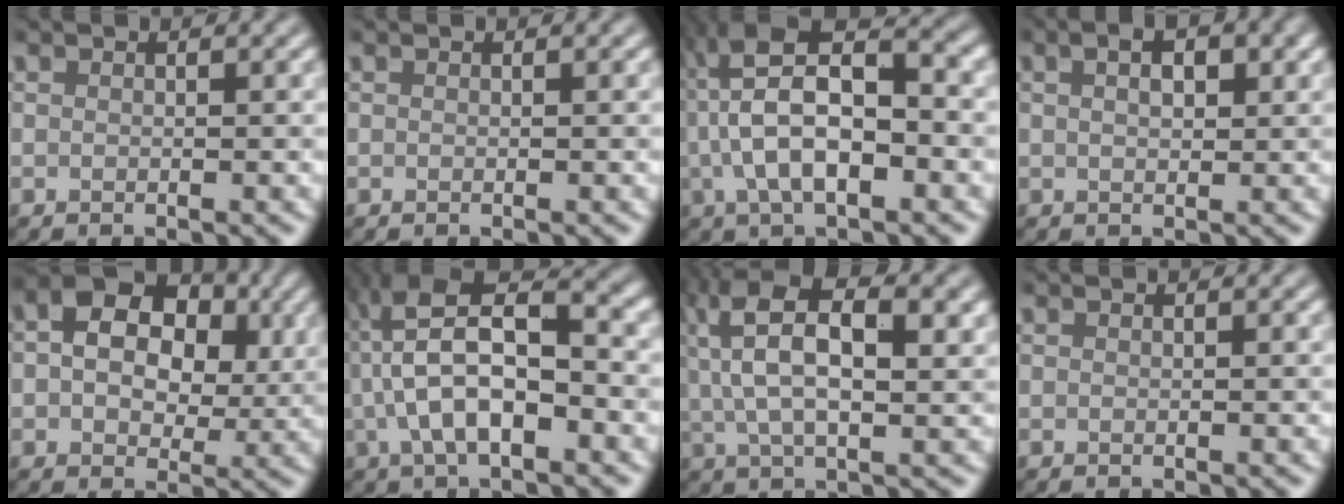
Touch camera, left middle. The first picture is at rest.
{"total": 0.0}
{"total": 9.2, "force": [-0.5, 3.7, 8.4], "torque": [-0.153, 0.023, -0.015]}
{"total": 3.4, "force": [1.4, 1.6, 2.7], "torque": [-0.036, 0.004, 0.017]}
{"total": 10.1, "force": [2.4, 7.1, 6.7], "torque": [-0.114, 0.030, 0.028]}
{"total": 8.4, "force": [-0.9, 3.4, 7.7], "torque": [-0.143, 0.022, -0.021]}
{"total": 10.8, "force": [4.0, 4.6, 8.9], "torque": [-0.174, 0.022, 0.059]}
{"total": 0.0}